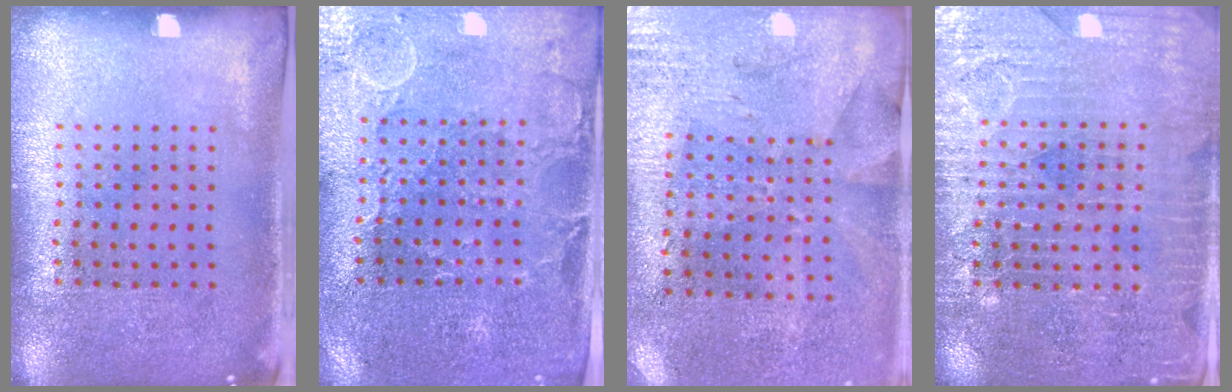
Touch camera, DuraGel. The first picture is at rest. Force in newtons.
{"total": 0.7, "press": 0.5, "slide": 0.4}
{"total": 2.8, "press": 2.2, "slide": 1.6}
{"total": 3.3, "press": 3.1, "slide": 1.2}